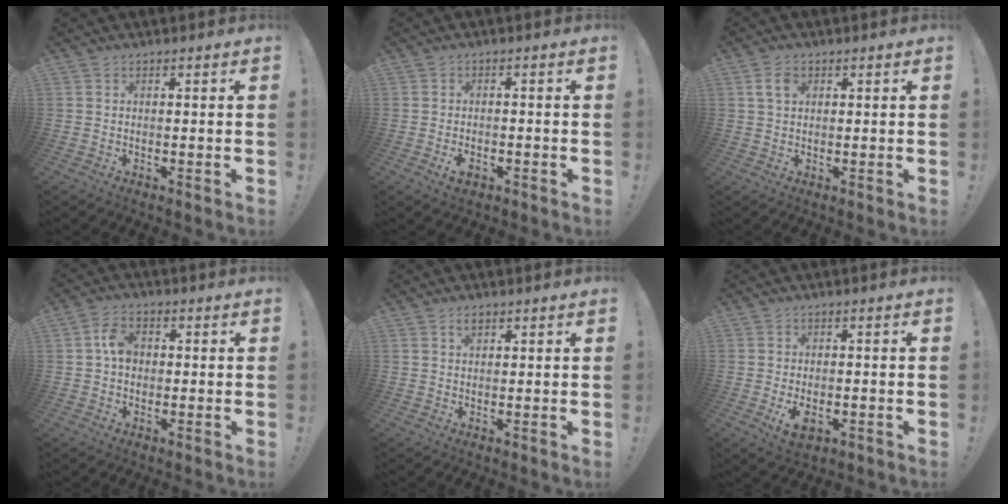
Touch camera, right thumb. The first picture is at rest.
{"total": 3.3, "force": [-1.9, 1.6, 2.2], "torque": [-0.035, 0.006, -0.033]}
{"total": 4.1, "force": [1.5, 2.6, 2.8], "torque": [-0.045, 0.001, 0.028]}
{"total": 6.1, "force": [0.3, 4.2, 4.3], "torque": [-0.081, 0.013, 0.005]}
{"total": 1.9, "force": [1.2, 1.0, 1.1], "torque": [-0.008, -0.003, 0.018]}
{"total": 4.2, "force": [-1.9, 2.2, 3.0], "torque": [-0.047, 0.002, -0.035]}